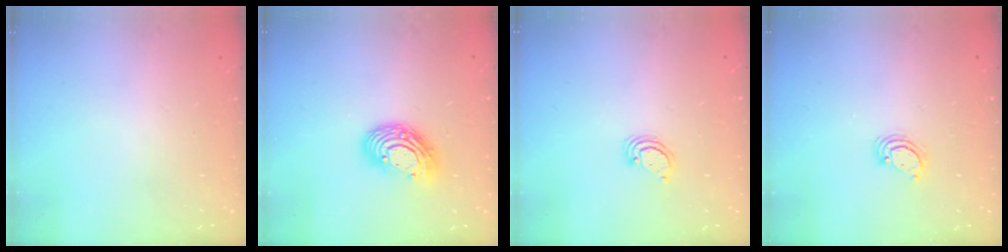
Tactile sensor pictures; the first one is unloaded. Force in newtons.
{"total": 11.8, "press": 11.7, "slide": 0.9}
{"total": 2.3, "press": 2.3, "slide": 0.1}
{"total": 2.6, "press": 2.6, "slide": 0.3}